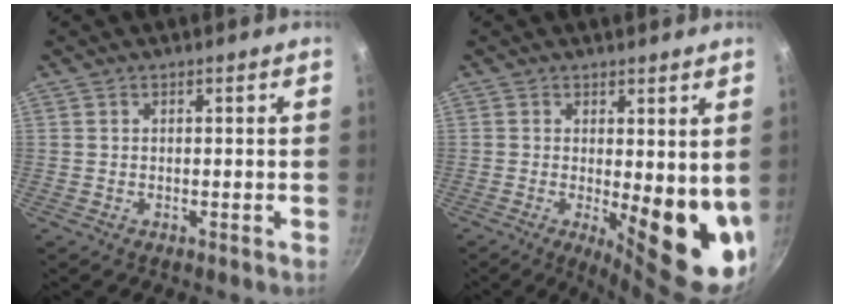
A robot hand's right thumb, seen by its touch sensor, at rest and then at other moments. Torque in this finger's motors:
{"motor_torque": [1.48, 3.53, 2.08, -0.55, 0.38]}